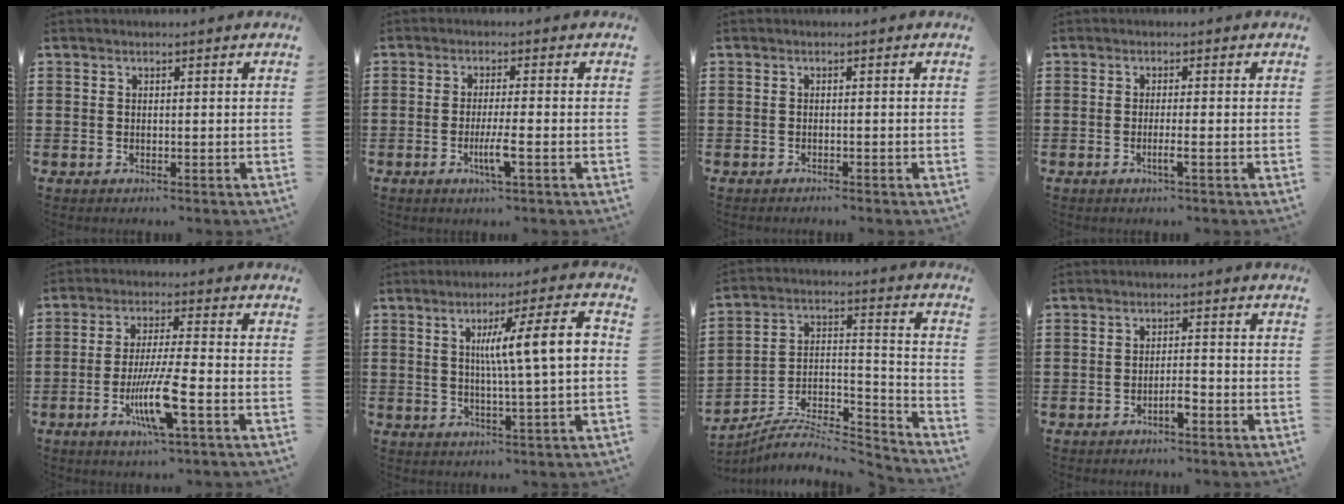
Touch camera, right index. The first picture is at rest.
{"total": 4.1, "force": [-1.5, 0.2, 3.8], "torque": [-0.071, -0.009, -0.028]}
{"total": 0.7, "force": [-0.7, -0.1, 0.1], "torque": [-0.004, -0.004, -0.015]}
{"total": 2.1, "force": [-0.9, -0.1, 1.9], "torque": [-0.031, -0.004, -0.017]}
{"total": 9.3, "force": [-3.7, 1.1, 8.5], "torque": [-0.170, -0.015, -0.070]}
{"total": 10.3, "force": [1.3, 0.5, 10.2], "torque": [-0.179, -0.002, 0.014]}
{"total": 6.9, "force": [-6.3, 1.6, 2.2], "torque": [-0.041, 0.001, -0.127]}
{"total": 2.6, "force": [-1.5, 0.4, 2.0], "torque": [-0.036, 0.003, -0.028]}